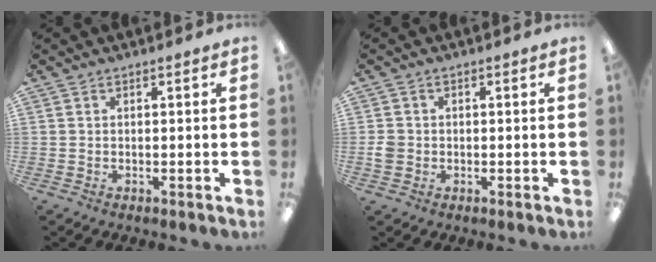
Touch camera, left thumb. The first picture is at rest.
{"total": 2.4, "force": [-0.5, 2.2, 1.0], "torque": [-0.016, 0.003, -0.009]}